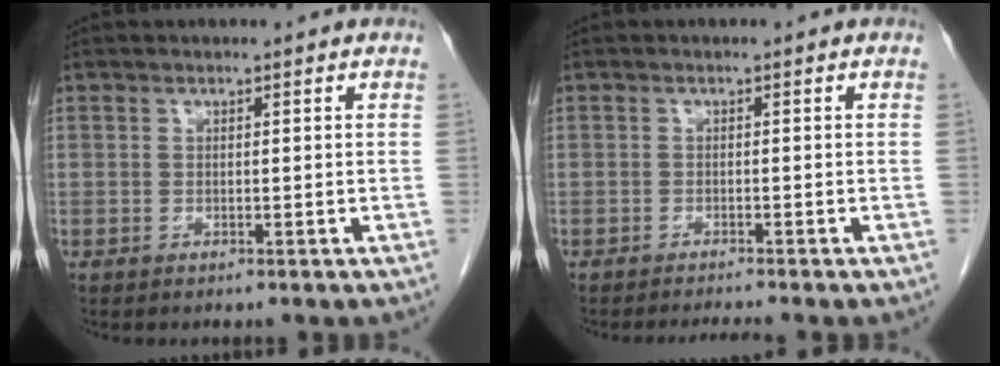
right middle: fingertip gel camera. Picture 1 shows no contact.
{"total": 2.3, "force": [-2.1, -0.8, 0.5], "torque": [-0.011, -0.009, -0.035]}